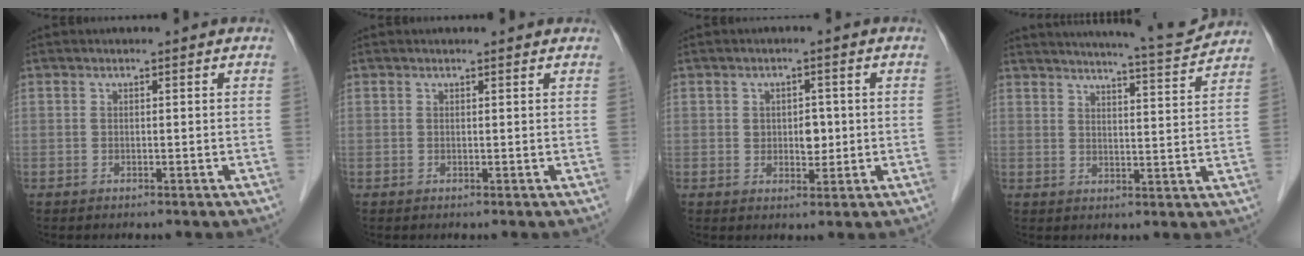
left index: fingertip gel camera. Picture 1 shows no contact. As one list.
[{"total": 1.4, "force": [1.3, 0.2, 0.2], "torque": [-0.013, 0.006, 0.012]}, {"total": 3.2, "force": [0.2, 2.3, 2.3], "torque": [-0.028, 0.004, 0.006]}, {"total": 12.6, "force": [12.0, -0.4, 3.9], "torque": [-0.062, -0.017, 0.153]}]